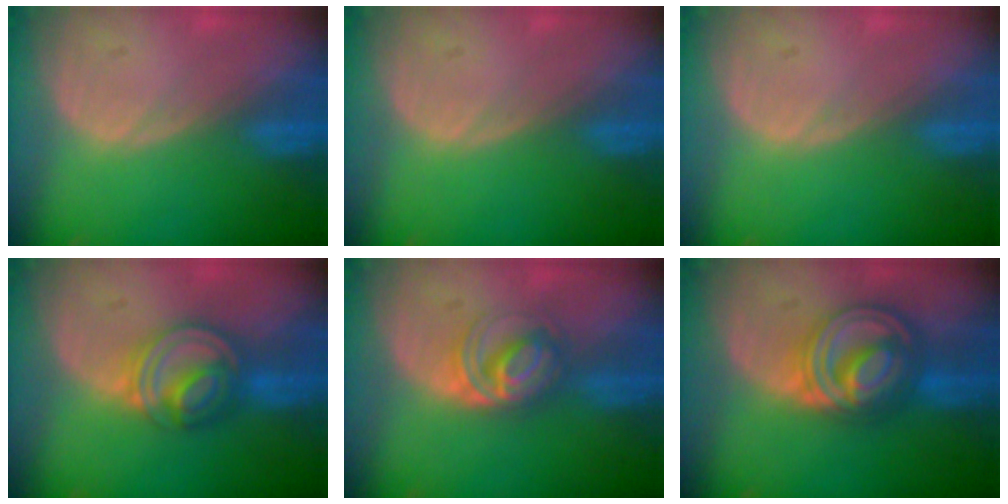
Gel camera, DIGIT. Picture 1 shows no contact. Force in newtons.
{"total": 0.0}
{"total": 0.5, "press": 0.1, "slide": 0.5}
{"total": 7.6, "press": 6.6, "slide": 3.8}
{"total": 5.5, "press": 5.3, "slide": 1.3}
{"total": 8.8, "press": 8.8, "slide": 0.7}